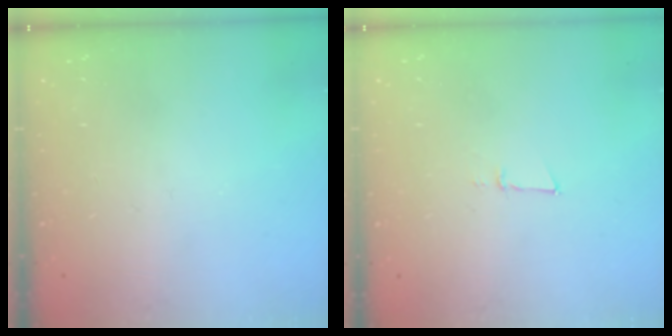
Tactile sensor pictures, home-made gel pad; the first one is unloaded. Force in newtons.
{"total": 3.9, "press": 3.8, "slide": 0.9}